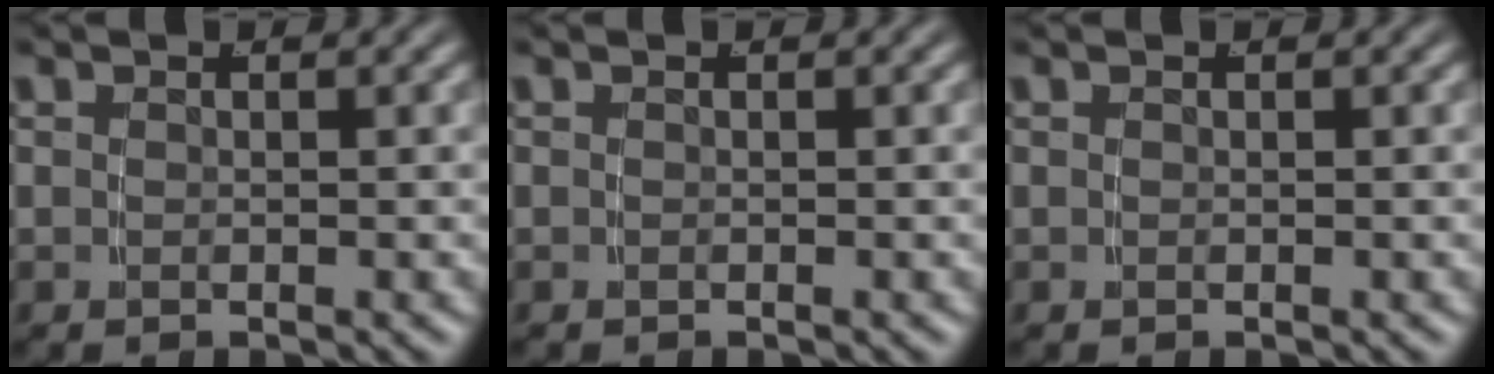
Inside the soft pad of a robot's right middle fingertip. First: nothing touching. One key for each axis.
{"total": 0.0}
{"total": 0.0}